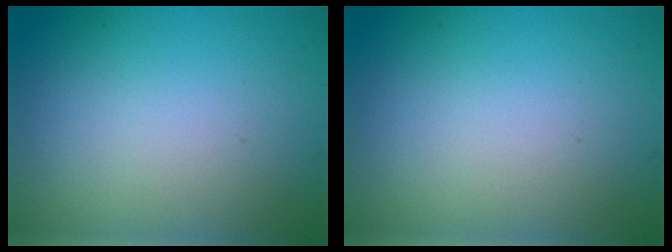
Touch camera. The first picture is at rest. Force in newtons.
{"total": 0.0}